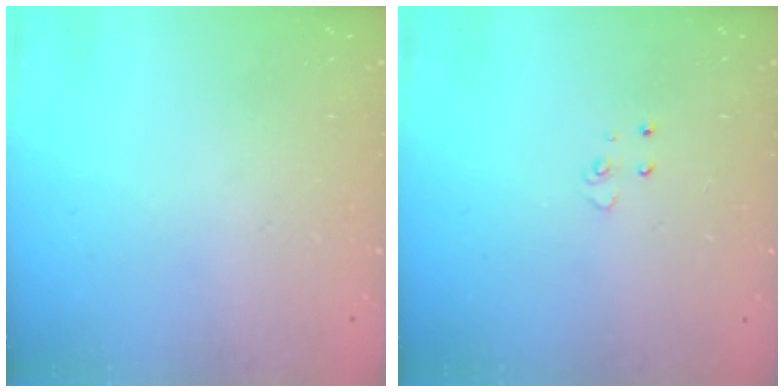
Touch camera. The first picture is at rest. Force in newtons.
{"total": 3.6, "press": 3.6, "slide": 0.4}